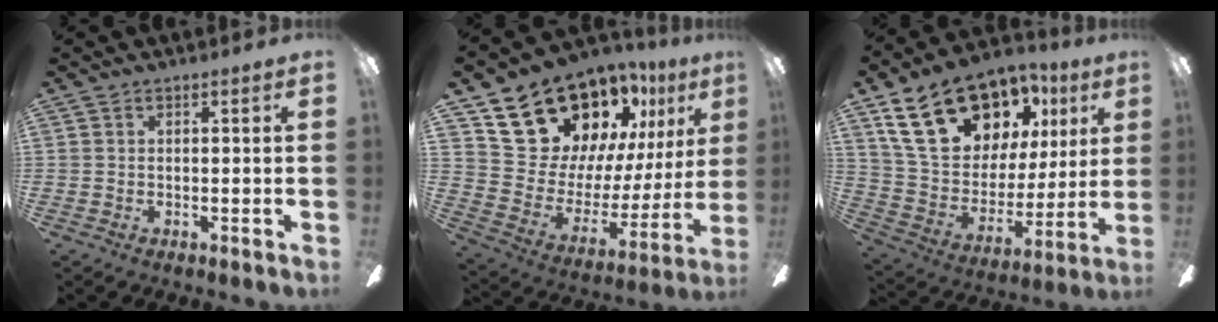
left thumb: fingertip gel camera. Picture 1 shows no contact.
{"total": 22.8, "force": [17.2, 12.2, 8.6], "torque": [-0.138, -0.114, 0.331]}
{"total": 22.7, "force": [13.3, 14.6, 11.3], "torque": [-0.187, -0.061, 0.253]}